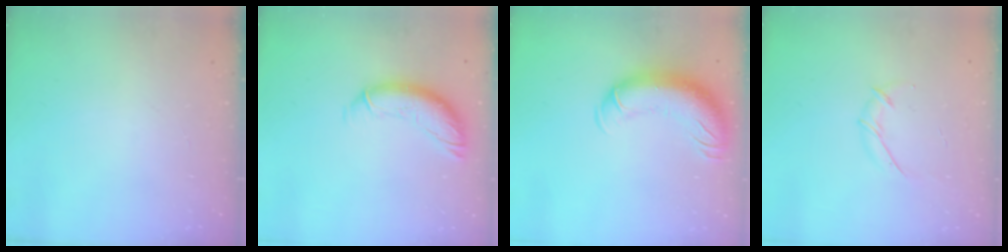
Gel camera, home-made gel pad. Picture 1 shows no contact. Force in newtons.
{"total": 12.6, "press": 12.4, "slide": 1.8}
{"total": 14.6, "press": 14.2, "slide": 3.3}
{"total": 6.1, "press": 6.0, "slide": 1.1}